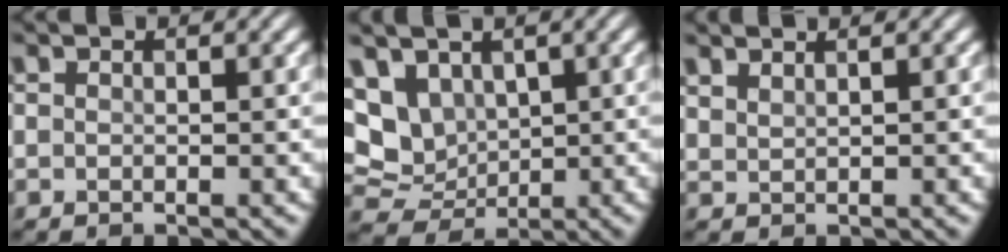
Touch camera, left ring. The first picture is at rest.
{"total": 6.4, "force": [2.2, 5.1, 3.2], "torque": [-0.079, 0.011, 0.045]}
{"total": 1.7, "force": [1.6, 0.4, 0.5], "torque": [-0.002, 0.000, 0.023]}